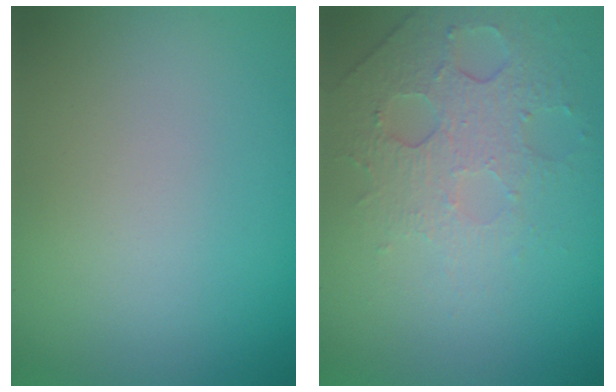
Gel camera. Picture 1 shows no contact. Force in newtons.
{"total": 4.7, "press": 3.2, "slide": 3.5}